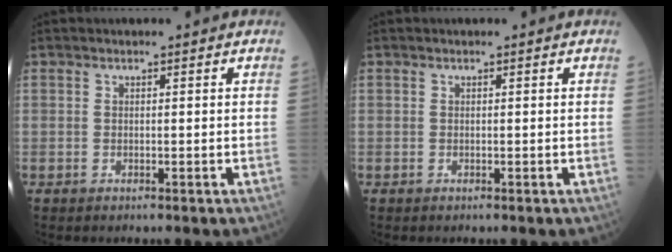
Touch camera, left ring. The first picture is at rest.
{"total": 0.0}